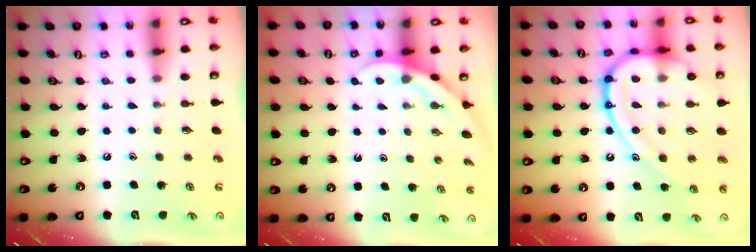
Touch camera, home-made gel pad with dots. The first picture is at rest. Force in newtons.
{"total": 4.1, "press": 4.1, "slide": 0.3}
{"total": 21.2, "press": 21.2, "slide": 1.4}